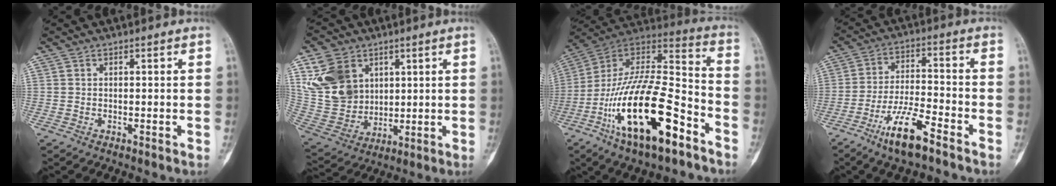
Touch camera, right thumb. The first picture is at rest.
{"total": 14.6, "force": [5.8, 11.2, 7.2], "torque": [-0.121, -0.017, 0.131]}
{"total": 25.7, "force": [-11.8, 9.4, 20.8], "torque": [-0.394, 0.064, -0.201]}
{"total": 10.7, "force": [-6.8, 2.5, 7.9], "torque": [-0.150, 0.035, -0.122]}